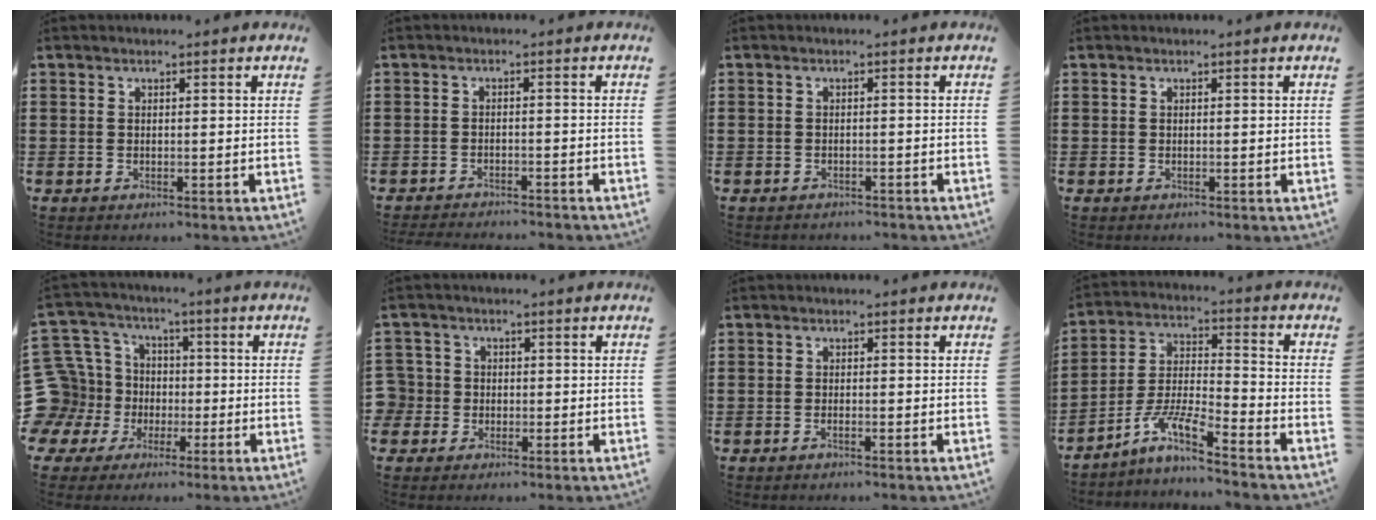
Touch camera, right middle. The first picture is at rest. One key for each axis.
{"total": 2.3, "fx": -2.3, "fy": 0.1, "fz": 0.0, "tx": -0.005, "ty": 0.001, "tz": -0.050}
{"total": 1.0, "fx": -1.0, "fy": 0.2, "fz": 0.0, "tx": -0.002, "ty": 0.003, "tz": -0.023}
{"total": 0.0}
{"total": 11.3, "fx": -1.7, "fy": 10.8, "fz": 2.8, "tx": -0.126, "ty": 0.001, "tz": -0.026}
{"total": 3.3, "fx": -0.8, "fy": 3.1, "fz": 0.4, "tx": -0.038, "ty": 0.001, "tz": -0.026}
{"total": 0.6, "fx": -0.4, "fy": 0.0, "fz": 0.4, "tx": -0.009, "ty": -0.002, "tz": -0.007}
{"total": 8.0, "fx": -6.5, "fy": 0.5, "fz": 4.6, "tx": -0.108, "ty": -0.014, "tz": -0.130}